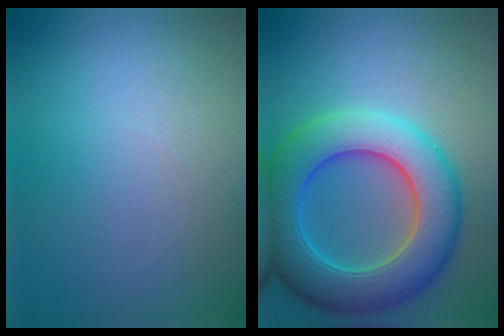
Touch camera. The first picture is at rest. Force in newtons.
{"total": 9.5, "press": 9.5, "slide": 0.2}